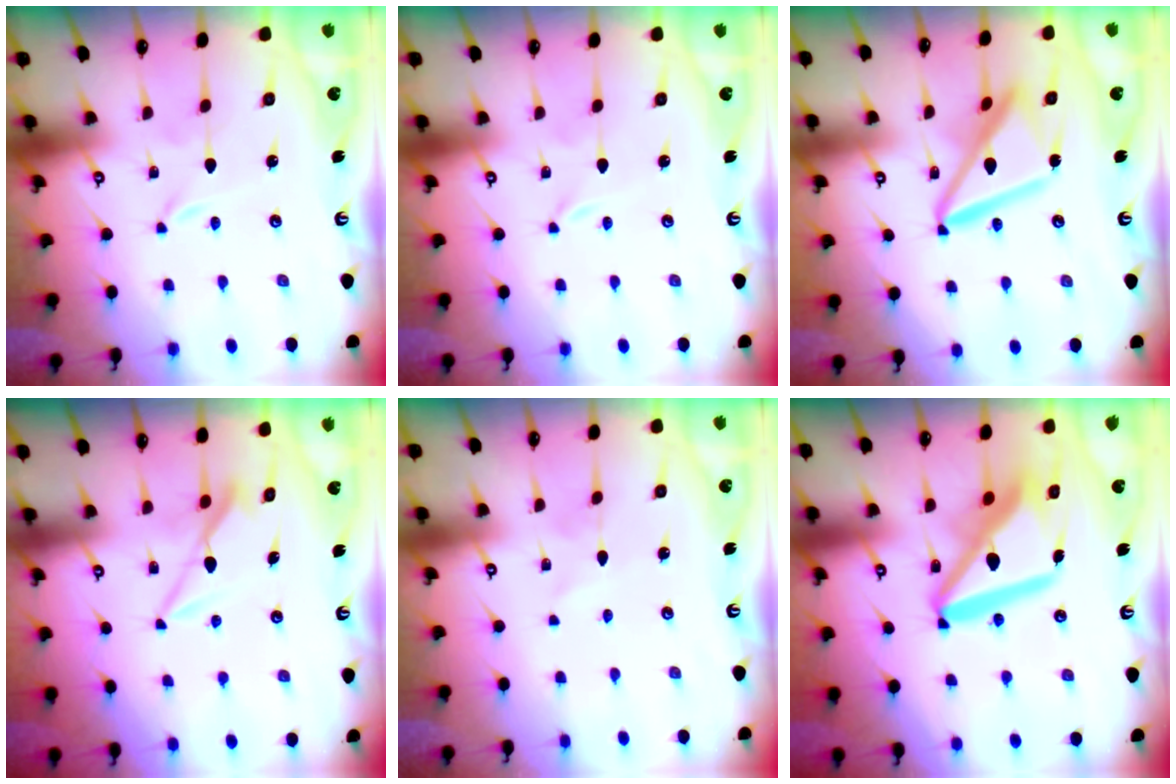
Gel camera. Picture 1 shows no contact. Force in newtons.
{"total": 0.0}
{"total": 14.6, "press": 14.6, "slide": 1.4}
{"total": 7.6, "press": 7.6, "slide": 0.4}
{"total": 1.8, "press": 1.7, "slide": 0.2}
{"total": 16.8, "press": 16.6, "slide": 2.1}